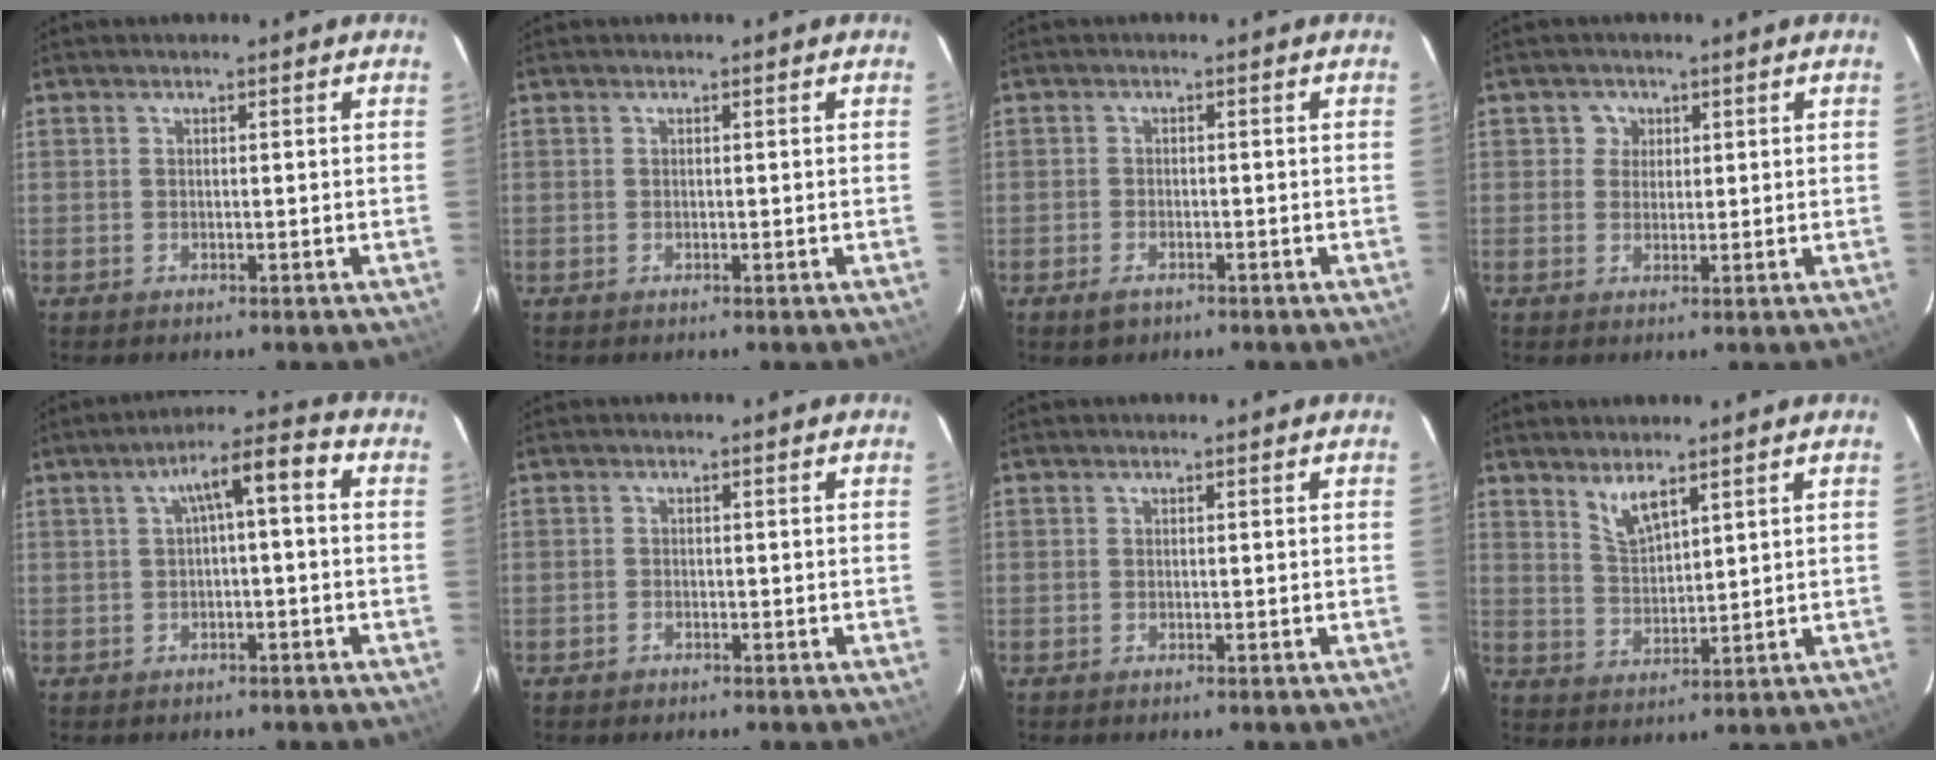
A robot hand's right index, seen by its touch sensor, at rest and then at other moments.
{"total": 0.0}
{"total": 3.0, "force": [-1.9, 1.8, 1.5], "torque": [-0.033, -0.002, -0.033]}
{"total": 2.6, "force": [0.8, 2.5, 0.0], "torque": [0.012, 0.015, 0.009]}
{"total": 6.7, "force": [0.4, 1.5, 6.5], "torque": [-0.111, 0.031, 0.016]}
{"total": 1.2, "force": [-0.9, 0.8, 0.1], "torque": [-0.004, 0.003, -0.015]}
{"total": 0.0}
{"total": 5.2, "force": [3.8, 1.5, 3.2], "torque": [-0.060, -0.002, 0.077]}